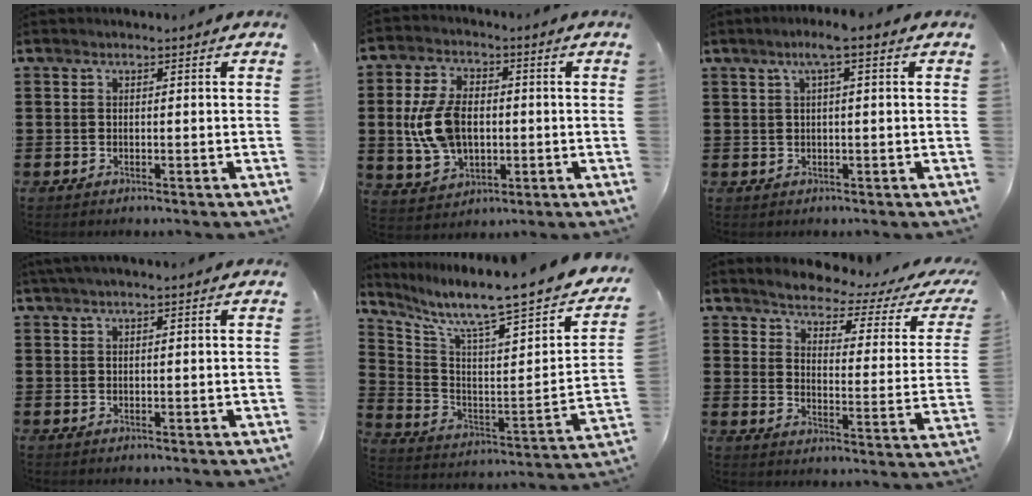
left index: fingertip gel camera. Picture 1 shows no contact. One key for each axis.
{"total": 9.6, "fx": -0.2, "fy": 6.2, "fz": 7.4, "tx": -0.180, "ty": 0.008, "tz": -0.009}
{"total": 2.9, "fx": 1.0, "fy": -0.1, "fz": 2.7, "tx": -0.053, "ty": 0.000, "tz": 0.016}
{"total": 1.4, "fx": 0.9, "fy": -0.1, "fz": 1.0, "tx": -0.019, "ty": -0.001, "tz": 0.018}
{"total": 8.5, "fx": 7.3, "fy": 0.3, "fz": 4.4, "tx": -0.096, "ty": -0.076, "tz": 0.107}
{"total": 3.1, "fx": 2.8, "fy": 0.2, "fz": 1.2, "tx": -0.045, "ty": -0.026, "tz": 0.039}